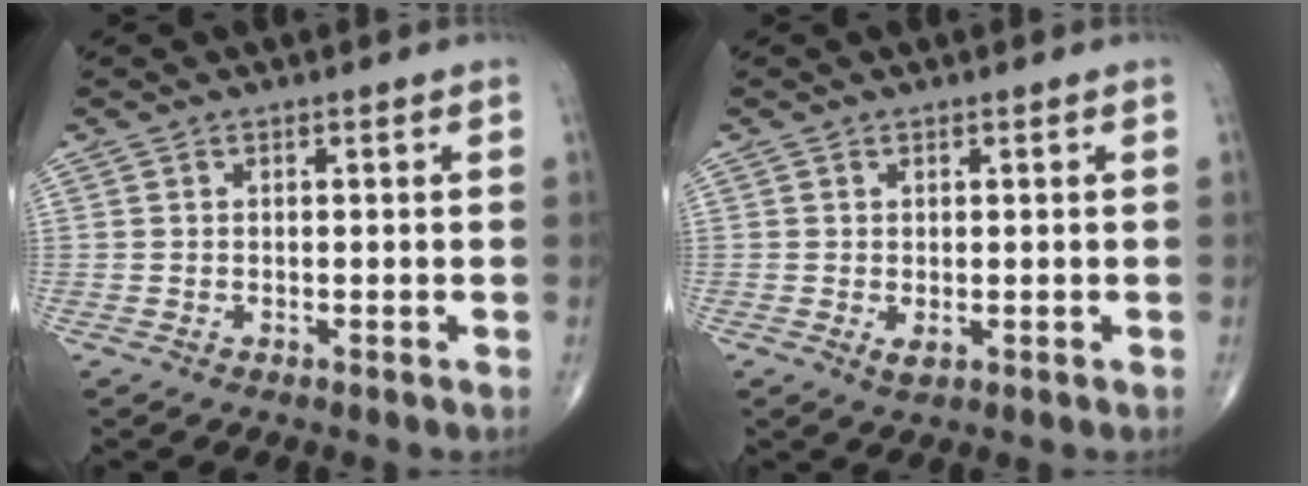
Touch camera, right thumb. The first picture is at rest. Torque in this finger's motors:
{"motor_torque": [-0.17, 0.10, 0.18, 0.22, -0.03]}